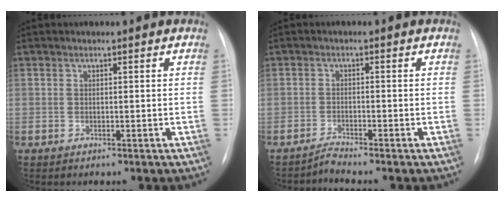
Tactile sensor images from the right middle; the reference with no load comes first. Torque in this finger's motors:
{"motor_torque": [-0.35, -0.33, -0.06, -0.01]}